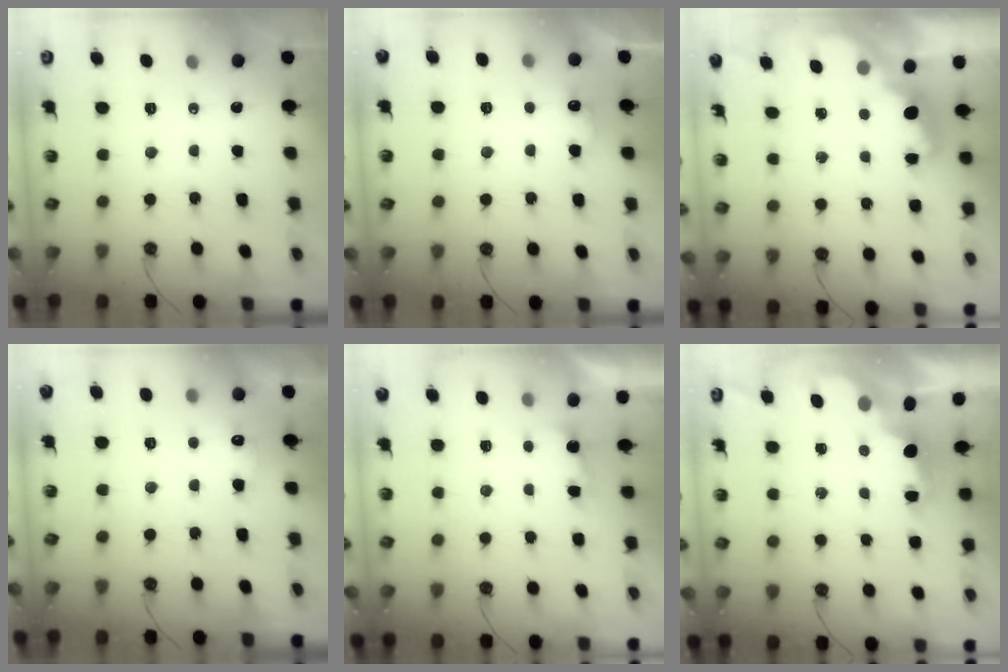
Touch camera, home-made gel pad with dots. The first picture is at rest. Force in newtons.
{"total": 8.1, "press": 8.0, "slide": 0.5}
{"total": 2.1, "press": 2.1, "slide": 0.6}
{"total": 6.1, "press": 6.1, "slide": 0.5}
{"total": 2.1, "press": 1.9, "slide": 0.9}
{"total": 2.2, "press": 2.0, "slide": 0.8}